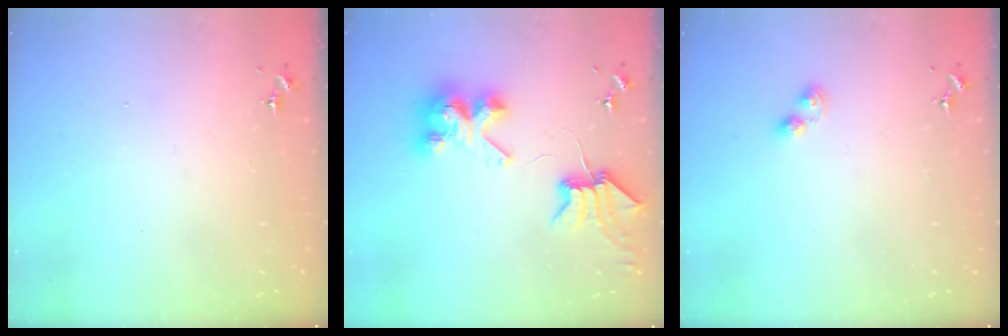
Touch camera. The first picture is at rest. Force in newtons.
{"total": 8.7, "press": 8.6, "slide": 1.2}
{"total": 4.1, "press": 4.1, "slide": 0.5}